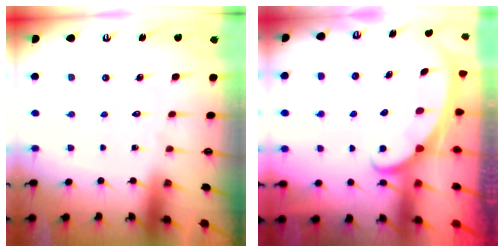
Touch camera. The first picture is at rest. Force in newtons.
{"total": 2.2, "press": 2.2, "slide": 0.3}